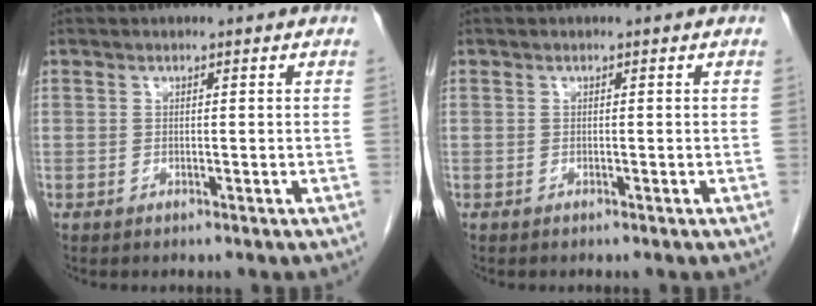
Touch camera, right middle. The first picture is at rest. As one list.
[{"total": 0.0}]